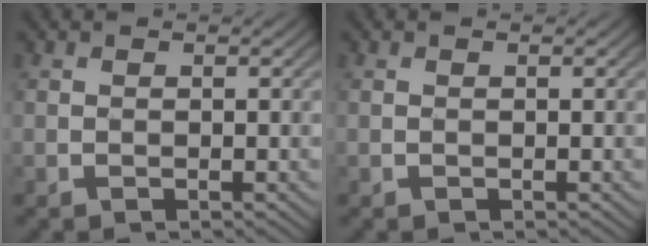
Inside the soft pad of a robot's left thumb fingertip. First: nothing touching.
{"total": 0.0}